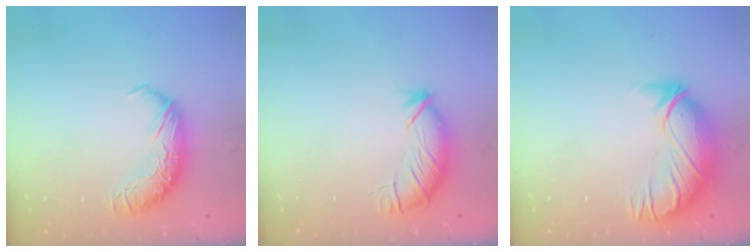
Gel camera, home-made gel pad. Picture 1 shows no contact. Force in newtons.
{"total": 3.6, "press": 3.5, "slide": 0.8}
{"total": 2.9, "press": 0.4, "slide": 2.9}